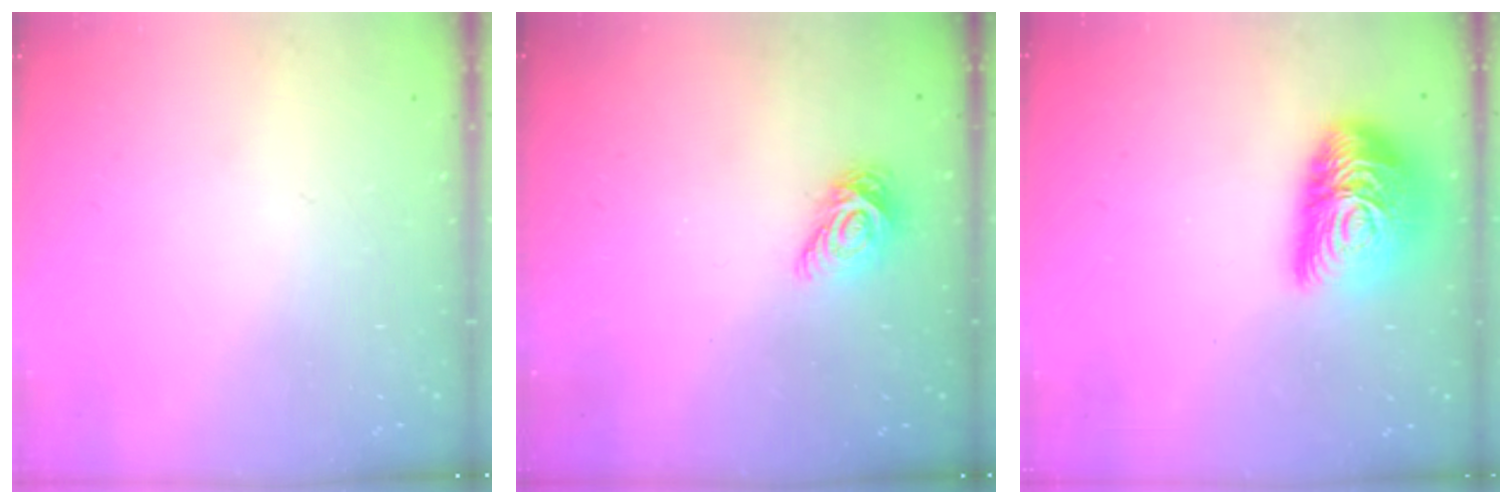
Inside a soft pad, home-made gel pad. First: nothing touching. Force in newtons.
{"total": 9.0, "press": 9.0, "slide": 0.4}
{"total": 17.5, "press": 17.4, "slide": 1.5}